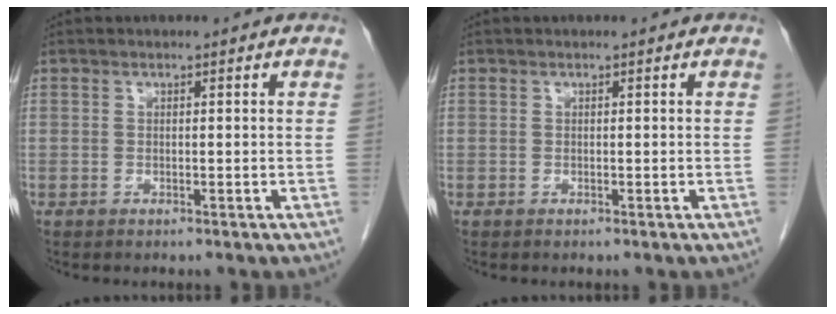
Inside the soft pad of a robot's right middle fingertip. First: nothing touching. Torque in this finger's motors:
{"motor_torque": [0.19, 0.06, -0.03, 0.00]}